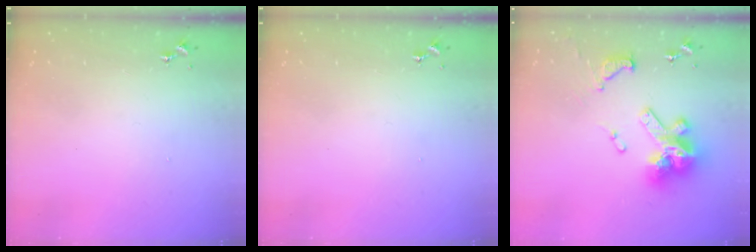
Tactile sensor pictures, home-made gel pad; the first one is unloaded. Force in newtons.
{"total": 0.0}
{"total": 19.2, "press": 19.0, "slide": 2.0}